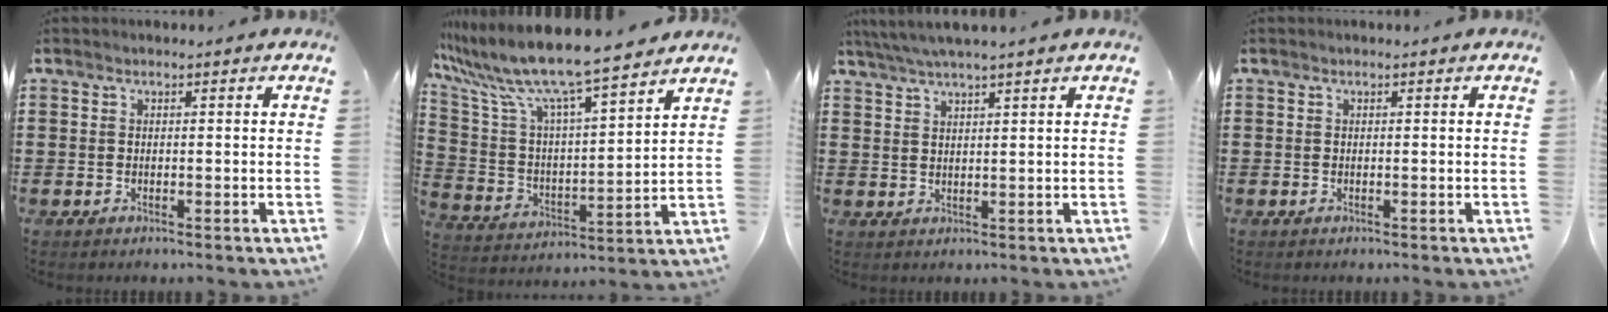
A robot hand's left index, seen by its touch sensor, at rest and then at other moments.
{"total": 9.7, "force": [8.5, 0.0, 4.7], "torque": [-0.129, -0.061, 0.141]}
{"total": 3.3, "force": [2.8, -0.4, 1.8], "torque": [-0.041, -0.003, 0.050]}
{"total": 0.0}